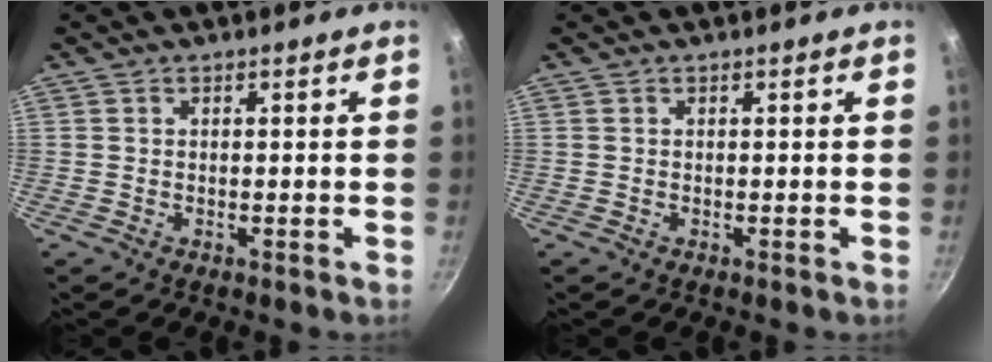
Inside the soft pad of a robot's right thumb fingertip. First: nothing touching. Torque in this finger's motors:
{"motor_torque": [-0.33, 0.14, 0.24, -0.12, 0.00]}